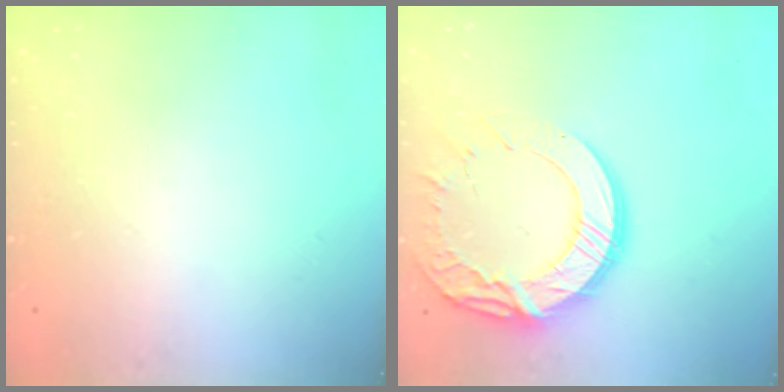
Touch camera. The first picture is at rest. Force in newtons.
{"total": 17.6, "press": 17.5, "slide": 1.5}